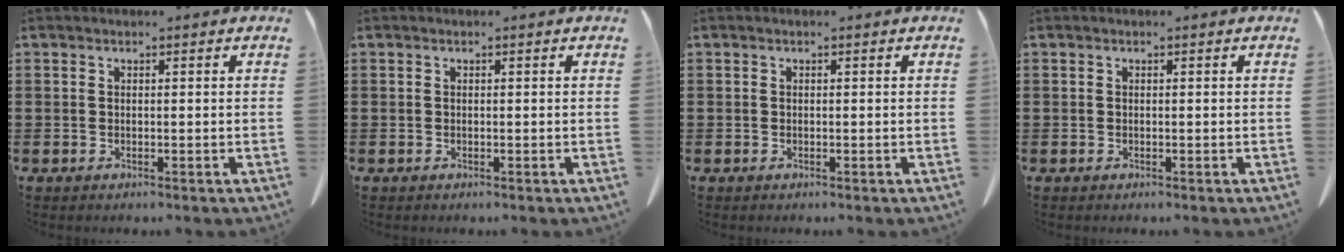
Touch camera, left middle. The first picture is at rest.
{"total": 0.0}
{"total": 0.0}
{"total": 0.0}